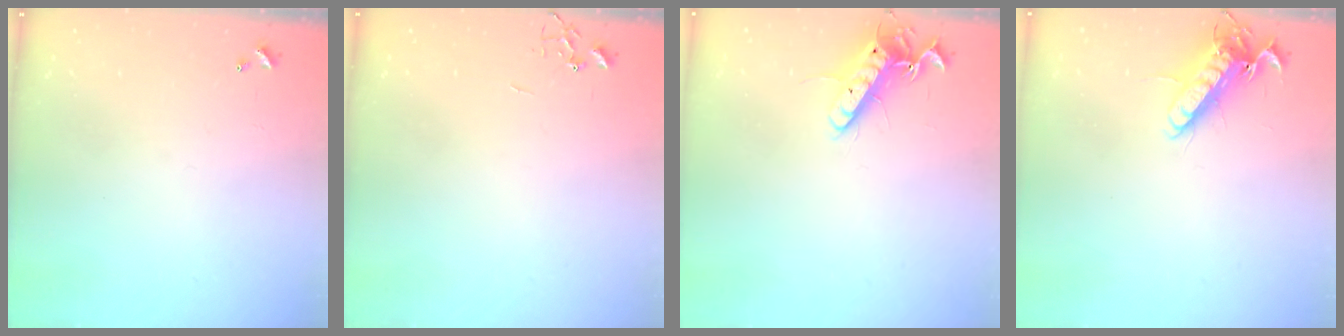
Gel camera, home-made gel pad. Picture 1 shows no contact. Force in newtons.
{"total": 0.0}
{"total": 12.4, "press": 12.4, "slide": 1.1}
{"total": 12.9, "press": 12.8, "slide": 1.7}